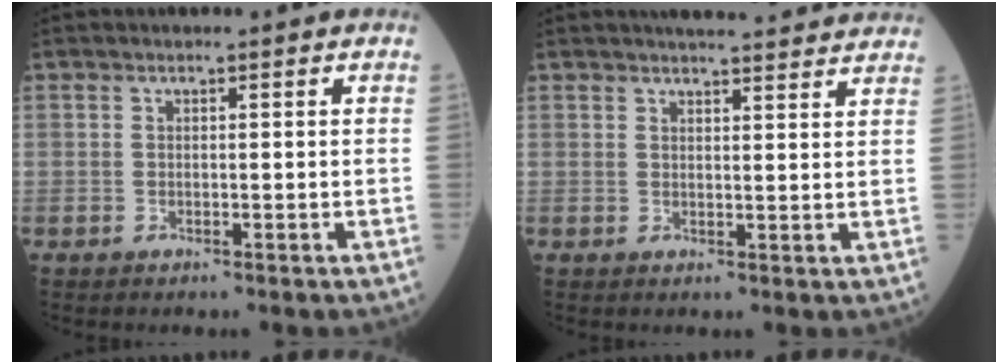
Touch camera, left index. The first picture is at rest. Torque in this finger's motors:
{"motor_torque": [0.00, -0.12, -0.04, 0.01]}